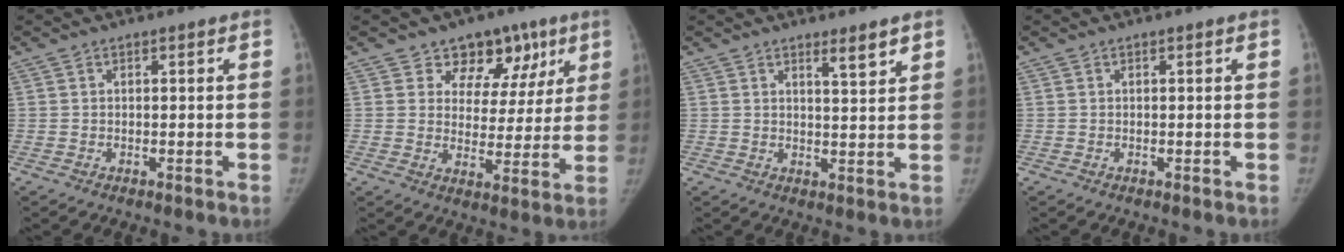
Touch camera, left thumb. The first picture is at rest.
{"total": 11.4, "force": [6.9, 8.3, 3.8], "torque": [0.011, -0.017, 0.094]}
{"total": 3.7, "force": [2.7, 0.6, 2.5], "torque": [-0.033, -0.024, 0.042]}
{"total": 0.0}